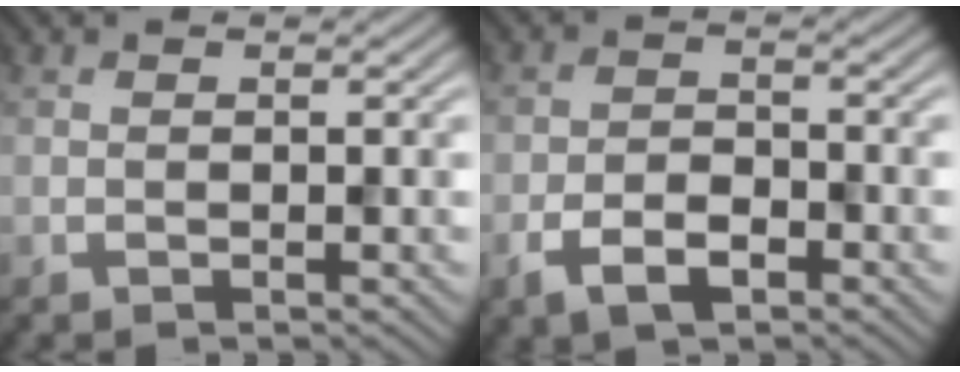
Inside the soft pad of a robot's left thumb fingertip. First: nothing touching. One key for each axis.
{"total": 4.7, "fx": -2.7, "fy": 2.5, "fz": 3.0, "tx": -0.058, "ty": -0.004, "tz": -0.056}